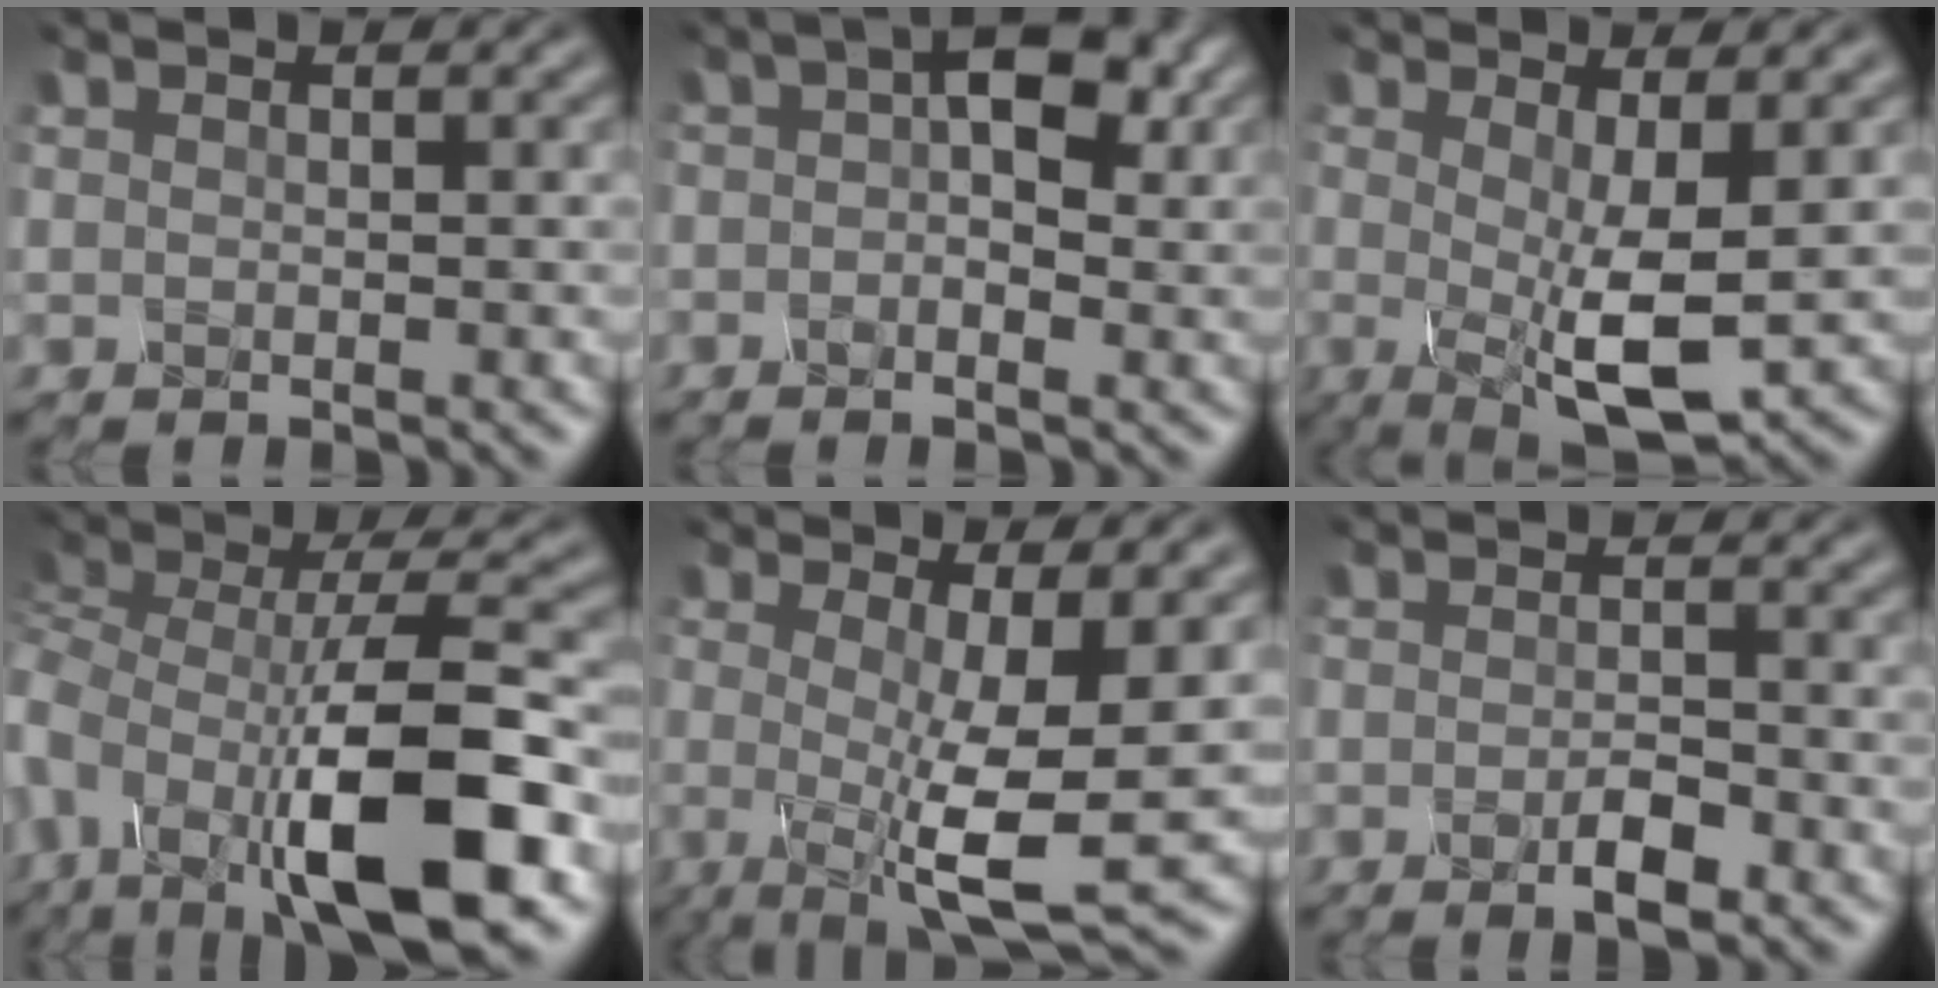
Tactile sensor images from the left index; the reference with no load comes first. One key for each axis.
{"total": 5.9, "fx": 1.0, "fy": 3.2, "fz": 4.9, "tx": -0.069, "ty": 0.007, "tz": 0.004}
{"total": 6.3, "fx": -0.4, "fy": 1.8, "fz": 6.1, "tx": -0.104, "ty": -0.011, "tz": -0.008}
{"total": 12.7, "fx": -5.0, "fy": 4.9, "fz": 10.6, "tx": -0.186, "ty": -0.001, "tz": -0.094}
{"total": 8.4, "fx": -1.2, "fy": 1.9, "fz": 8.1, "tx": -0.121, "ty": -0.010, "tz": -0.022}
{"total": 2.5, "fx": -1.8, "fy": 0.5, "fz": 1.7, "tx": -0.032, "ty": -0.006, "tz": -0.031}